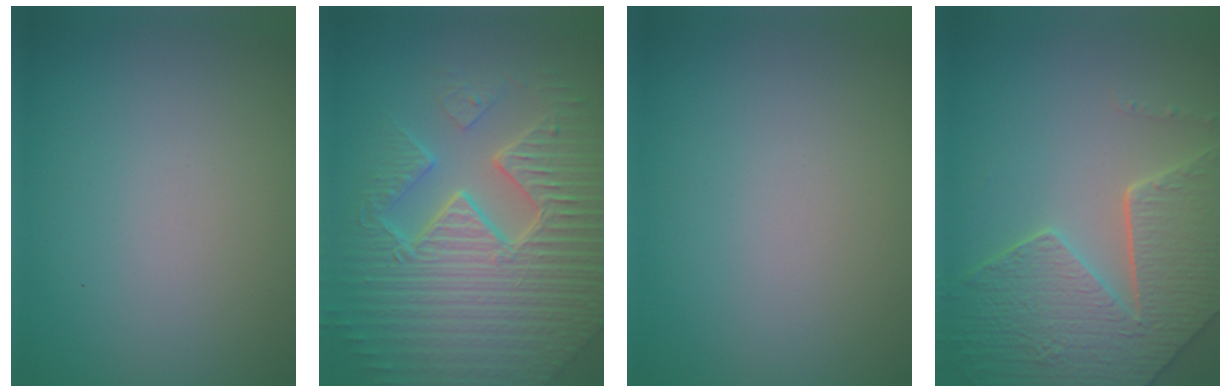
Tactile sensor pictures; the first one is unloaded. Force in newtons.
{"total": 10.8, "press": 7.0, "slide": 8.3}
{"total": 0.0}
{"total": 8.8, "press": 6.2, "slide": 6.2}